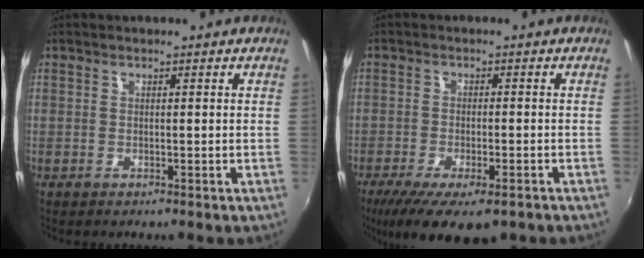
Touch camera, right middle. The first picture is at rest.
{"total": 12.7, "force": [-8.7, 4.1, 8.3], "torque": [-0.174, -0.050, -0.136]}